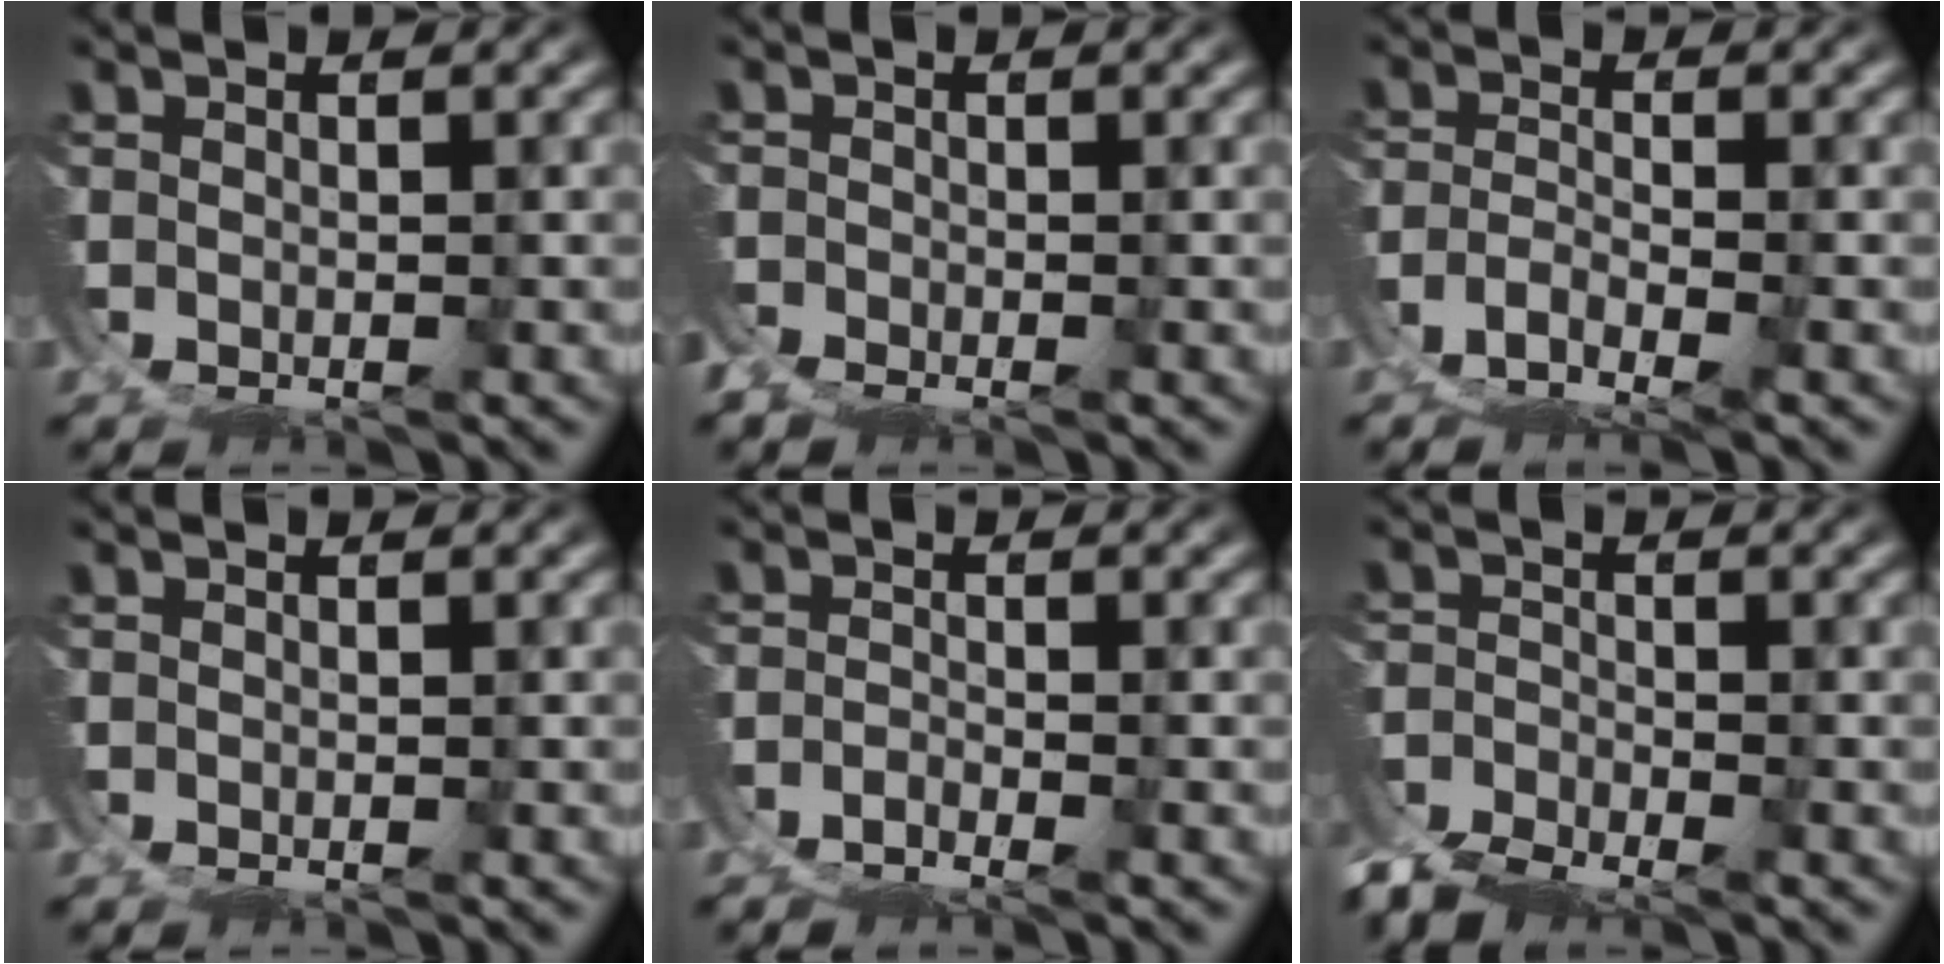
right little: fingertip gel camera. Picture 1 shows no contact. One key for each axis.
{"total": 2.9, "fx": -2.0, "fy": 1.9, "fz": 0.9, "tx": -0.022, "ty": -0.009, "tz": -0.038}
{"total": 5.6, "fx": -3.5, "fy": 3.5, "fz": 2.6, "tx": -0.056, "ty": -0.027, "tz": -0.053}
{"total": 0.0}
{"total": 3.4, "fx": -2.9, "fy": 1.2, "fz": 1.3, "tx": -0.023, "ty": -0.016, "tz": -0.046}
{"total": 6.6, "fx": -5.4, "fy": 3.3, "fz": 1.9, "tx": -0.046, "ty": -0.037, "tz": -0.078}